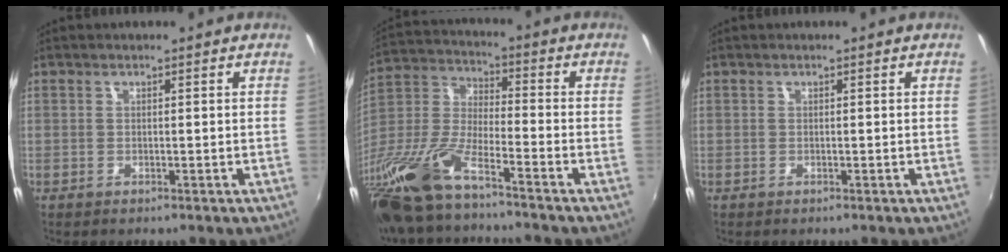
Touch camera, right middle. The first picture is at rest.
{"total": 17.6, "force": [-12.6, 3.6, 11.8], "torque": [-0.264, -0.026, -0.260]}
{"total": 0.0}